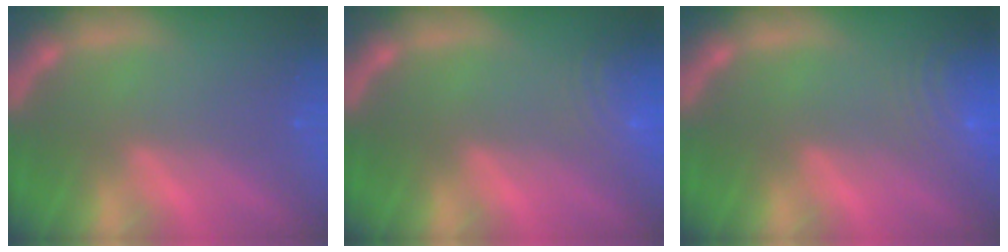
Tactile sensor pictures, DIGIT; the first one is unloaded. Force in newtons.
{"total": 6.5}
{"total": 8.5}